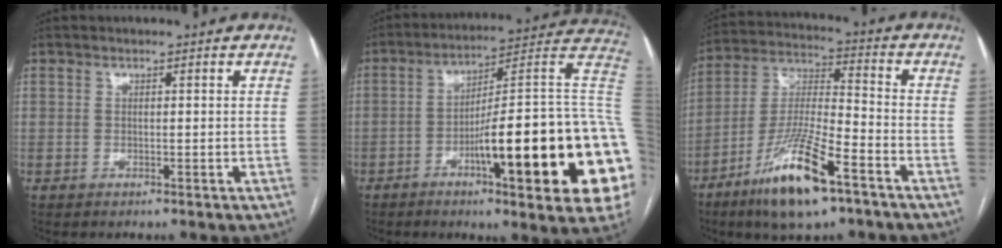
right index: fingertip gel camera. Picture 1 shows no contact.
{"total": 27.4, "force": [-5.8, 2.5, 26.7], "torque": [-0.271, 0.007, -0.087]}
{"total": 15.2, "force": [-8.8, 2.6, 12.1], "torque": [-0.240, -0.022, -0.159]}